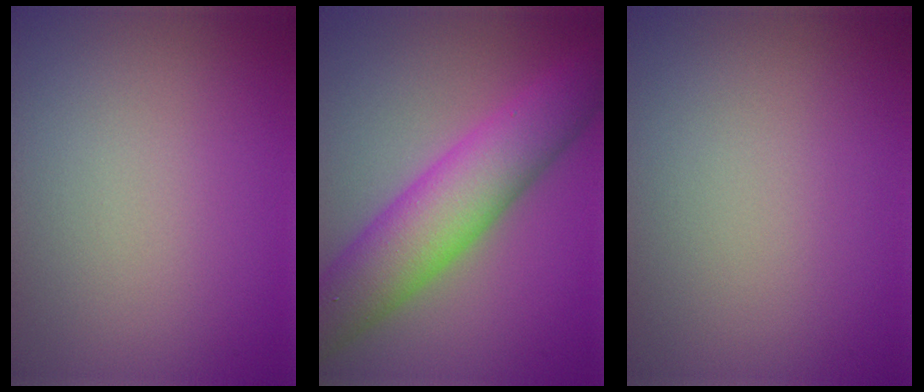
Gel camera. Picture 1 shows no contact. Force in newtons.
{"total": 8.4, "press": 8.4, "slide": 0.3}
{"total": 0.0}